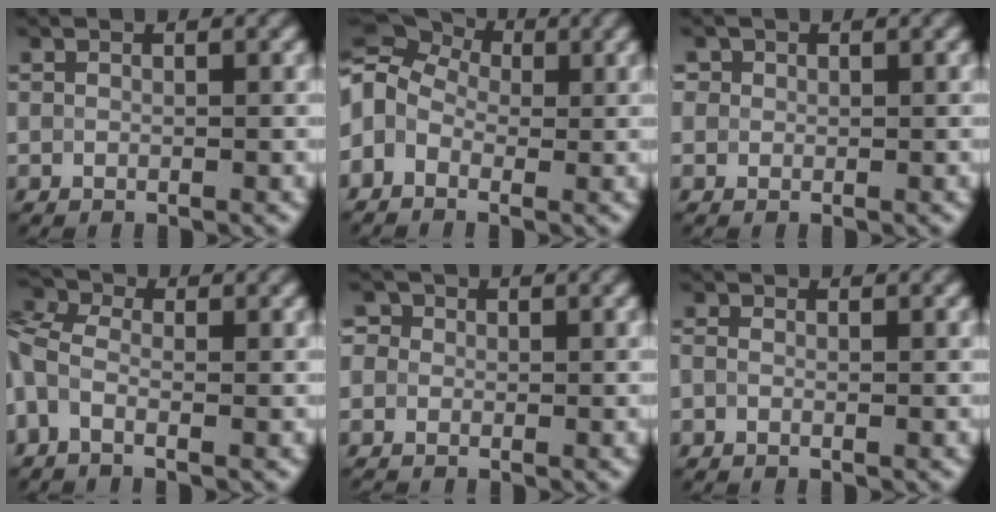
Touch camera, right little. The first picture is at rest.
{"total": 8.4, "force": [0.7, 6.6, 5.1], "torque": [-0.098, 0.033, -0.025]}
{"total": 1.1, "force": [0.4, 1.0, 0.2], "torque": [0.003, -0.002, 0.000]}
{"total": 4.5, "force": [-0.6, 2.7, 3.5], "torque": [-0.098, 0.011, -0.023]}
{"total": 2.9, "force": [0.3, 2.6, 1.1], "torque": [-0.009, 0.020, -0.025]}
{"total": 0.6, "force": [-0.3, 0.3, 0.4], "torque": [-0.012, -0.005, -0.011]}